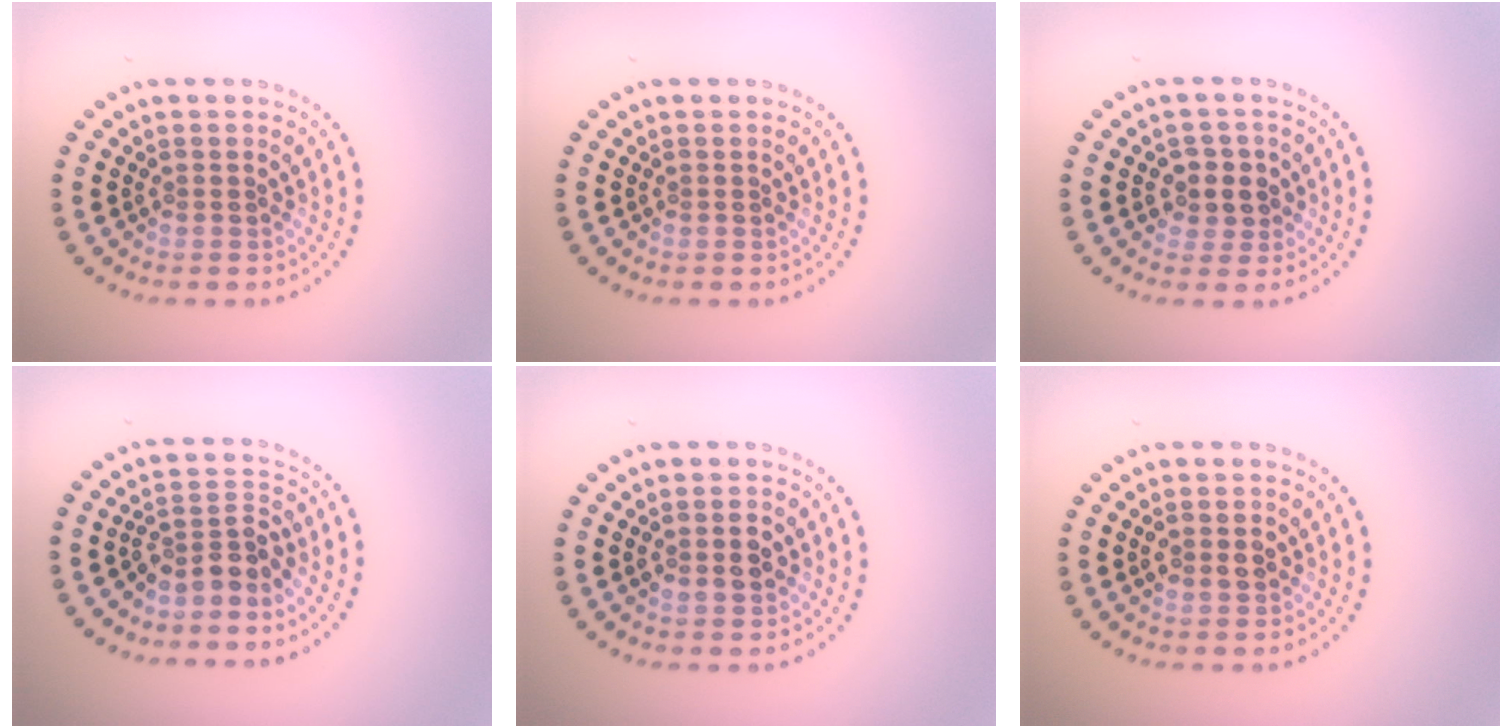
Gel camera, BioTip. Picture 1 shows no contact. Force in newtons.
{"total": 0.0}
{"total": 2.4, "press": 2.2, "slide": 0.9}
{"total": 2.8, "press": 2.1, "slide": 1.9}
{"total": 2.0, "press": 2.0, "slide": 0.3}
{"total": 1.4, "press": 1.4, "slide": 0.2}